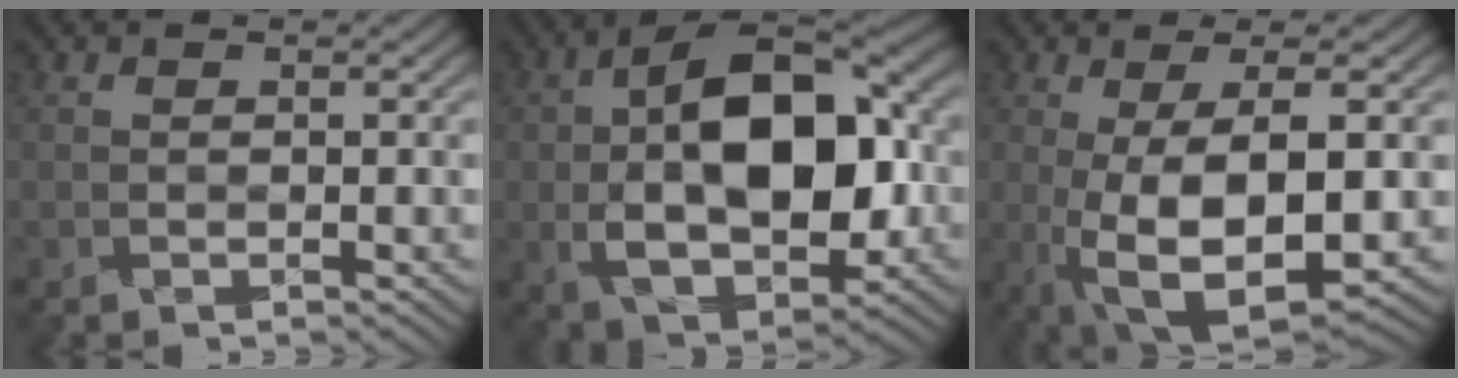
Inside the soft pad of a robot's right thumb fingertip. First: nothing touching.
{"total": 16.3, "force": [-0.8, 9.4, 13.3], "torque": [-0.226, 0.005, -0.020]}
{"total": 11.2, "force": [-1.7, 3.9, 10.3], "torque": [-0.185, -0.006, -0.028]}